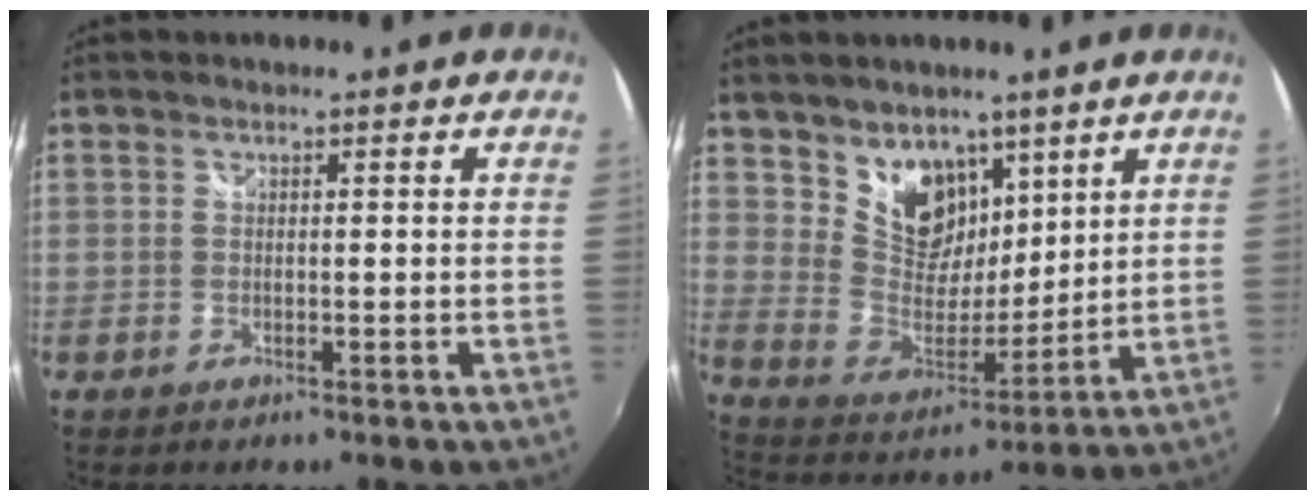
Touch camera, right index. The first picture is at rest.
{"total": 11.4, "force": [7.4, 7.6, 4.4], "torque": [-0.075, -0.004, 0.149]}